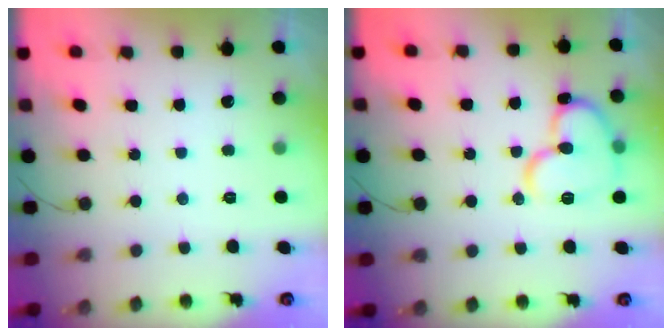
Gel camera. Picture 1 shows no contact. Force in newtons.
{"total": 14.6, "press": 14.5, "slide": 1.8}